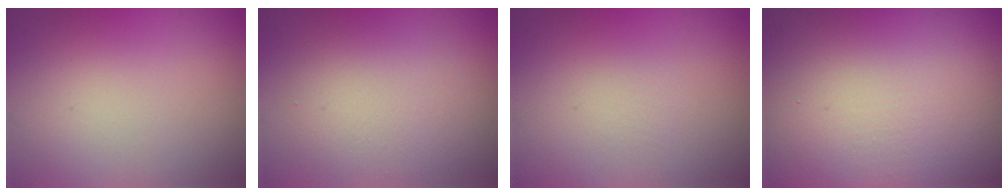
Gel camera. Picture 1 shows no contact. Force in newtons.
{"total": 3.8, "press": 3.8, "slide": 0.1}
{"total": 0.5, "press": 0.5, "slide": 0.0}
{"total": 24.9, "press": 24.8, "slide": 1.4}